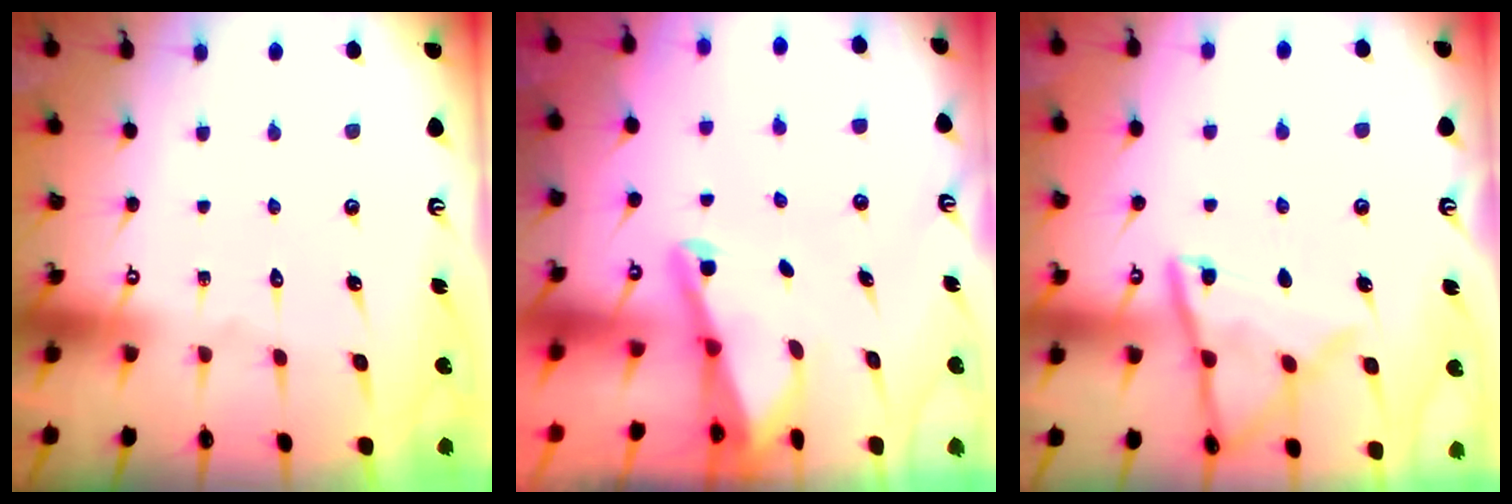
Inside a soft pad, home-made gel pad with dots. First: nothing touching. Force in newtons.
{"total": 2.2, "press": 2.2, "slide": 0.3}
{"total": 13.1, "press": 13.0, "slide": 1.4}